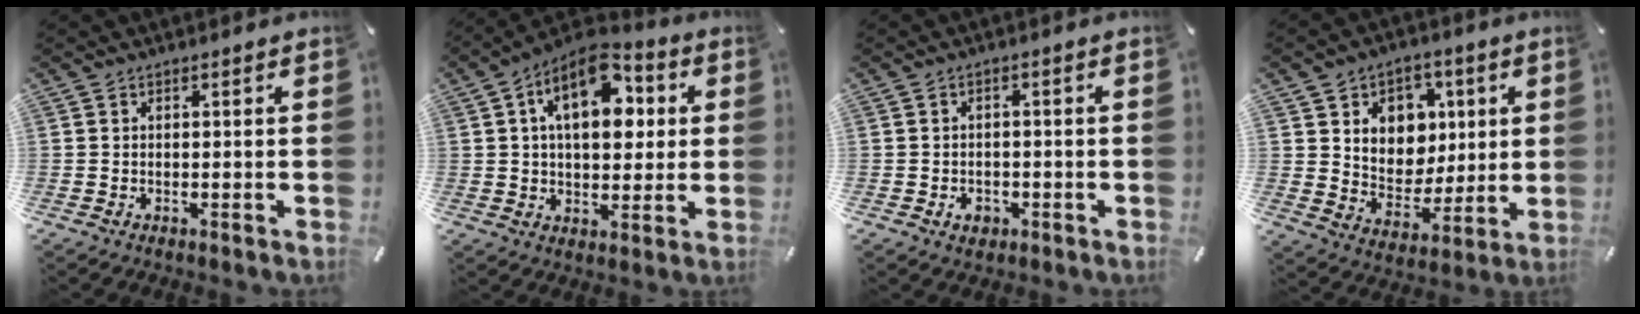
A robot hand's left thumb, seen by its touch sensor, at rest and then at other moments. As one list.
[{"total": 15.8, "force": [4.9, 9.9, 11.3], "torque": [-0.174, -0.010, 0.084]}, {"total": 3.1, "force": [-1.3, 2.4, 1.5], "torque": [-0.026, 0.004, -0.024]}, {"total": 10.6, "force": [3.3, 9.6, 2.9], "torque": [-0.041, -0.028, 0.065]}]